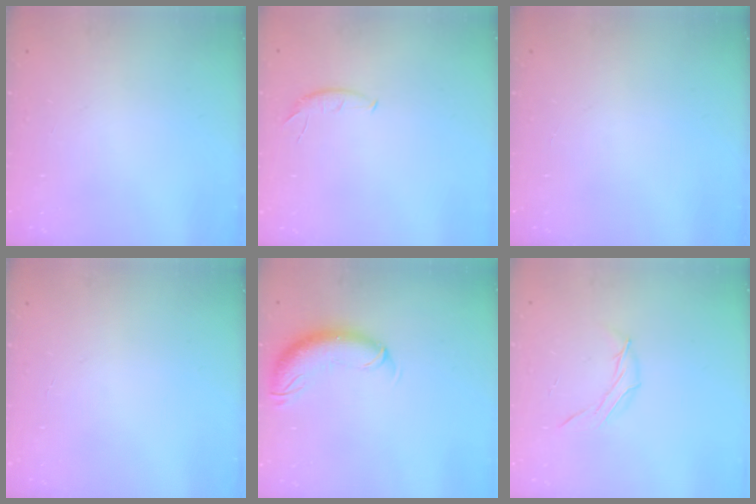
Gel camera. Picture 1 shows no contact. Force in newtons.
{"total": 5.5, "press": 5.5, "slide": 0.5}
{"total": 0.0}
{"total": 0.0}
{"total": 10.6, "press": 10.4, "slide": 2.2}
{"total": 6.3, "press": 6.2, "slide": 1.0}